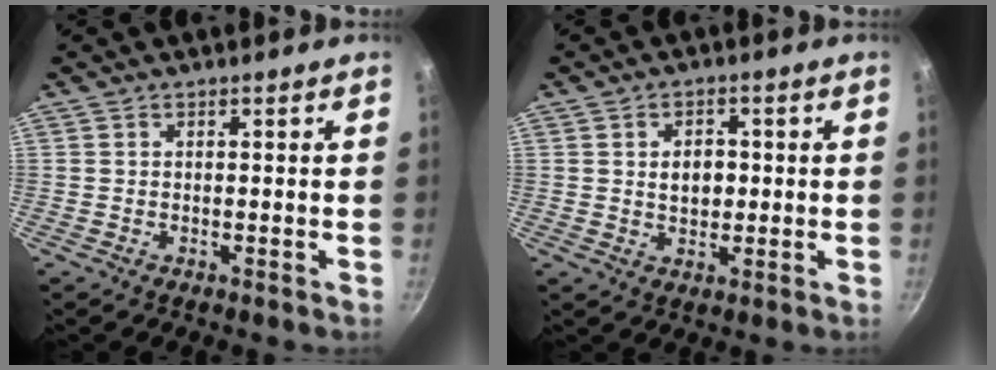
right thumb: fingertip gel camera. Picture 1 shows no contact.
{"total": 4.9, "force": [0.5, 3.5, 3.4], "torque": [-0.034, -0.001, 0.009]}